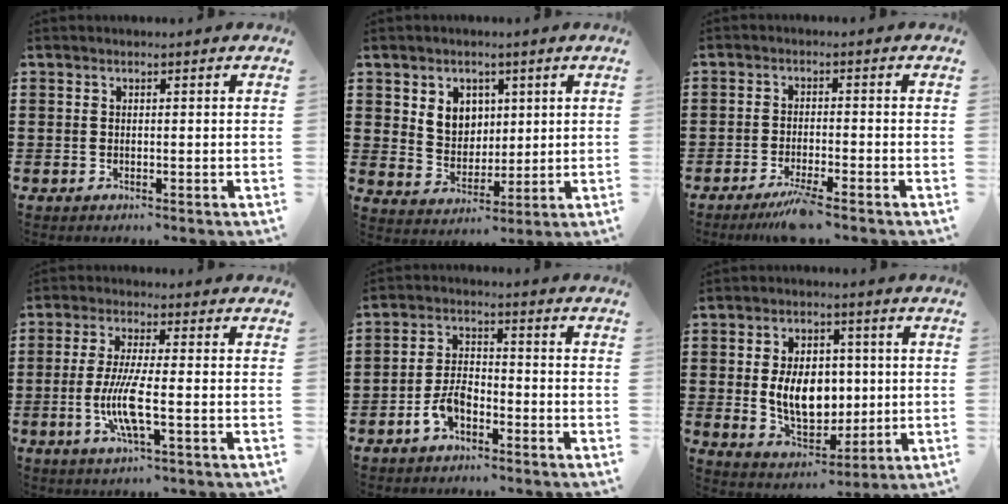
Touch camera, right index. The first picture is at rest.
{"total": 5.3, "force": [2.4, 4.4, 1.5], "torque": [-0.044, 0.010, 0.042]}
{"total": 3.6, "force": [-2.8, -0.1, 2.2], "torque": [-0.043, -0.009, -0.052]}
{"total": 7.6, "force": [-1.9, 1.1, 7.3], "torque": [-0.166, -0.021, -0.044]}
{"total": 5.2, "force": [-2.9, 2.4, 3.5], "torque": [-0.086, 0.003, -0.062]}
{"total": 9.3, "force": [0.3, 6.1, 7.0], "torque": [-0.125, 0.006, 0.003]}